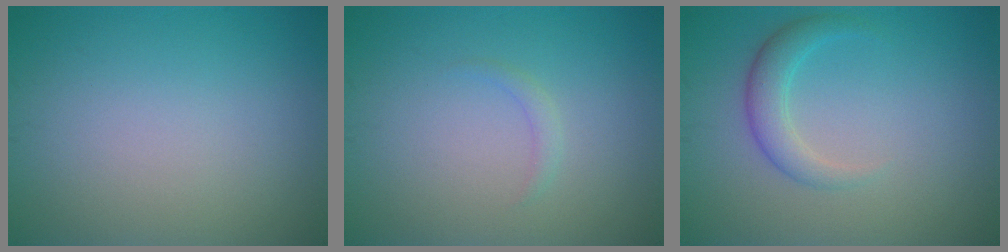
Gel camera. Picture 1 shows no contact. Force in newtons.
{"total": 0.8, "press": 0.8, "slide": 0.0}
{"total": 2.5, "press": 2.5, "slide": 0.1}